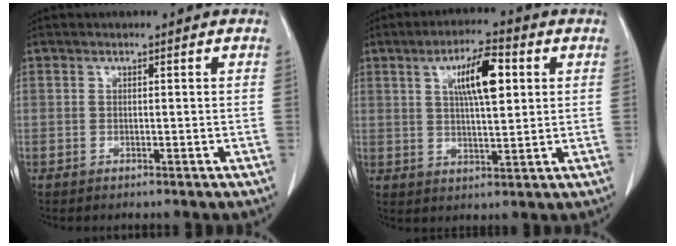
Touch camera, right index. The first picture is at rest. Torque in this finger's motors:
{"motor_torque": [0.30, 0.09, 0.44, 0.12]}